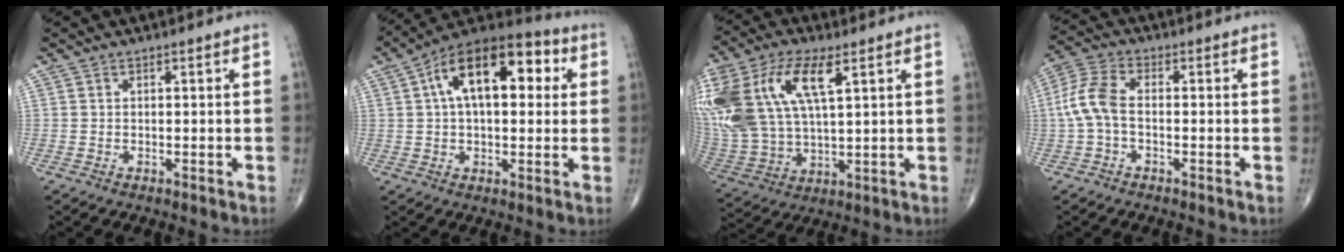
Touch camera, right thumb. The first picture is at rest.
{"total": 18.1, "force": [4.6, 9.4, 14.8], "torque": [-0.209, 0.031, 0.061]}
{"total": 25.4, "force": [9.2, 12.6, 20.0], "torque": [-0.473, 0.012, 0.179]}
{"total": 7.3, "force": [-0.8, 3.9, 6.1], "torque": [-0.142, 0.021, -0.025]}